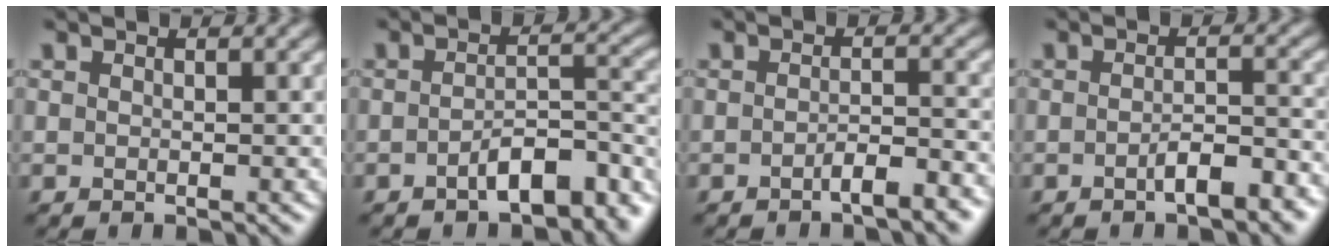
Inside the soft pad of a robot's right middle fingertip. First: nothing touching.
{"total": 5.6, "force": [-3.1, 2.3, 4.0], "torque": [-0.059, 0.007, -0.050]}
{"total": 2.9, "force": [-1.8, 0.7, 2.1], "torque": [-0.033, 0.007, -0.032]}
{"total": 3.5, "force": [-1.8, 1.0, 2.8], "torque": [-0.049, 0.005, -0.030]}